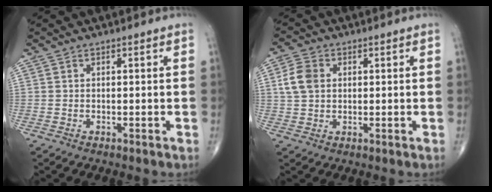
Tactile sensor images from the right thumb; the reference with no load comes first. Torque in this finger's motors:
{"motor_torque": [-0.60, 0.80, 0.49, 0.14, 0.01]}